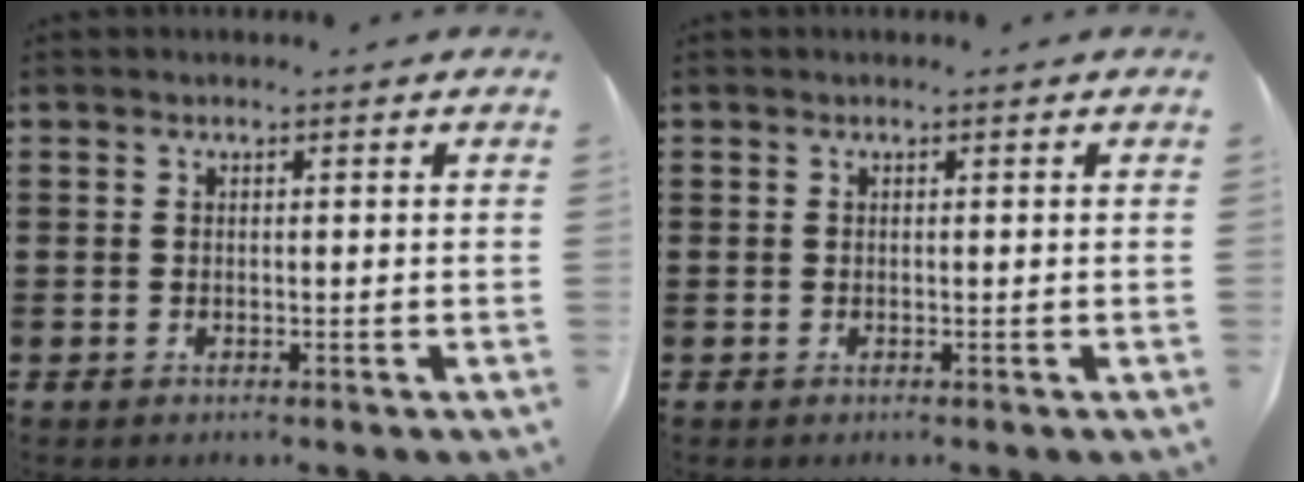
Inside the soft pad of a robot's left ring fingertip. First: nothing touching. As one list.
[{"total": 0.0}]